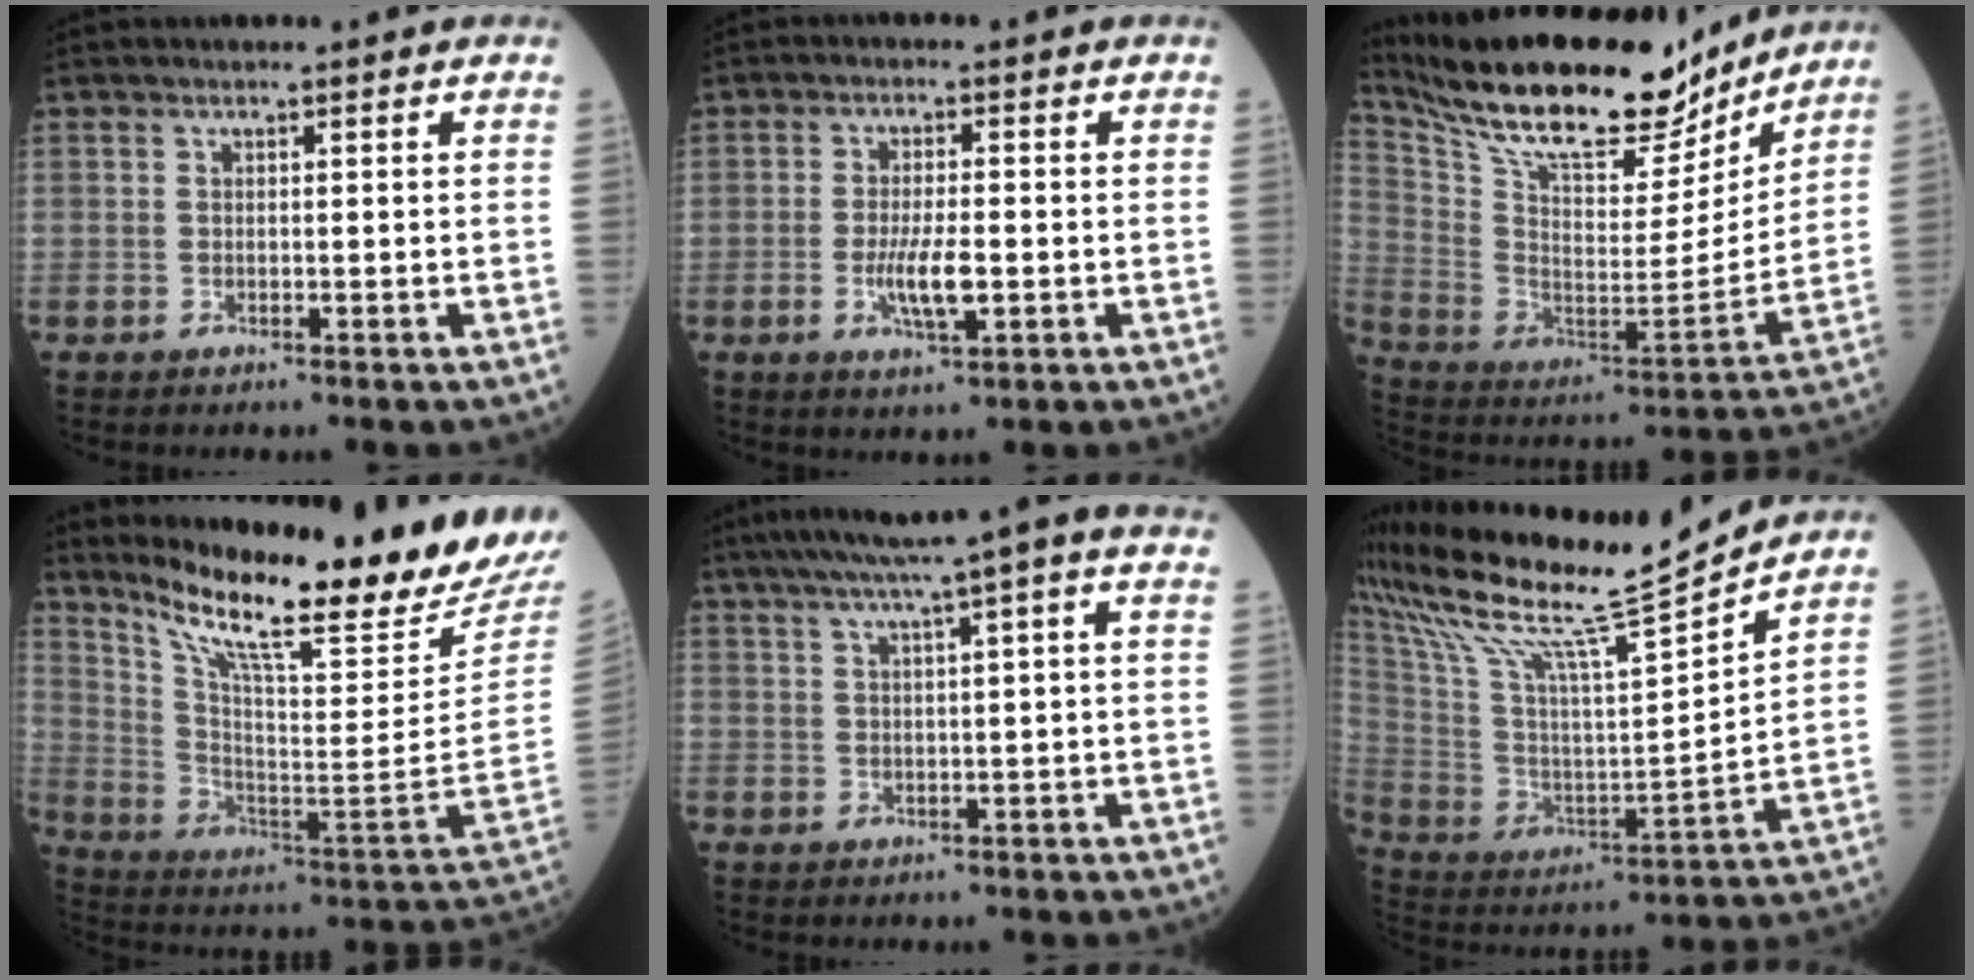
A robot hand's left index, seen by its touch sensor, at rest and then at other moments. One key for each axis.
{"total": 5.4, "fx": -1.3, "fy": 1.1, "fz": 5.1, "tx": -0.104, "ty": -0.007, "tz": -0.022}
{"total": 24.8, "fx": 21.2, "fy": 6.3, "fz": 11.2, "tx": -0.211, "ty": -0.006, "tz": 0.339}
{"total": 21.3, "fx": 18.9, "fy": -1.1, "fz": 9.8, "tx": -0.177, "ty": -0.102, "tz": 0.289}
{"total": 8.5, "fx": 5.7, "fy": -0.9, "fz": 6.3, "tx": -0.097, "ty": 0.035, "tz": 0.078}
{"total": 19.4, "fx": 17.3, "fy": -1.4, "fz": 8.7, "tx": -0.183, "ty": -0.033, "tz": 0.300}